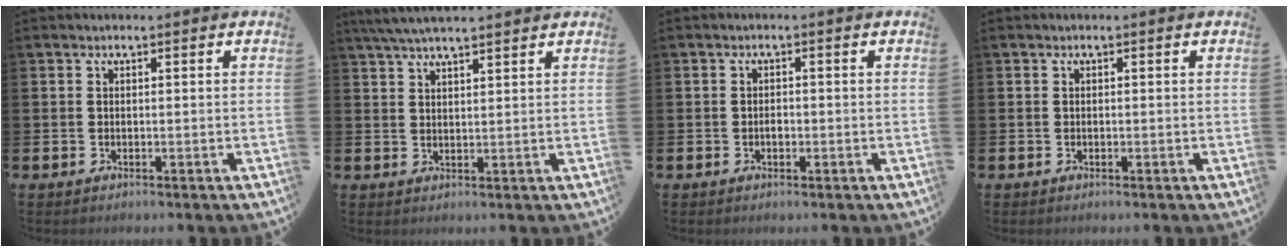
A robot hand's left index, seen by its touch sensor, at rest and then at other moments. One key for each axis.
{"total": 4.5, "fx": 4.1, "fy": 0.4, "fz": 1.8, "tx": -0.051, "ty": -0.005, "tz": 0.076}
{"total": 1.2, "fx": -0.3, "fy": 0.7, "fz": 0.8, "tx": -0.003, "ty": -0.004, "tz": -0.009}
{"total": 0.0}